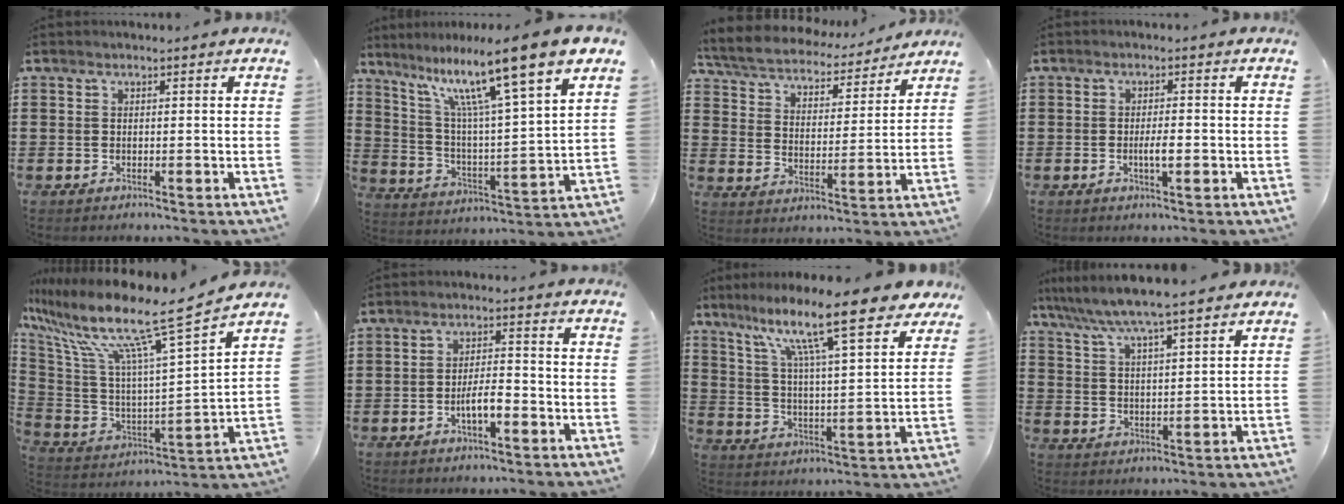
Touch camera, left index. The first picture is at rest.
{"total": 13.5, "force": [9.5, 0.4, 9.5], "torque": [-0.196, -0.058, 0.148]}
{"total": 5.2, "force": [5.1, 0.9, 1.0], "torque": [-0.046, -0.036, 0.083]}
{"total": 3.0, "force": [-0.5, 0.7, 2.9], "torque": [-0.050, 0.000, -0.009]}
{"total": 14.6, "force": [10.1, 1.3, 10.5], "torque": [-0.220, -0.061, 0.155]}
{"total": 4.6, "force": [-1.8, 1.3, 4.0], "torque": [-0.076, 0.006, -0.035]}
{"total": 13.4, "force": [10.2, 1.7, 8.6], "torque": [-0.173, -0.059, 0.164]}
{"total": 6.1, "force": [5.5, -0.4, 2.7], "torque": [-0.076, -0.030, 0.091]}